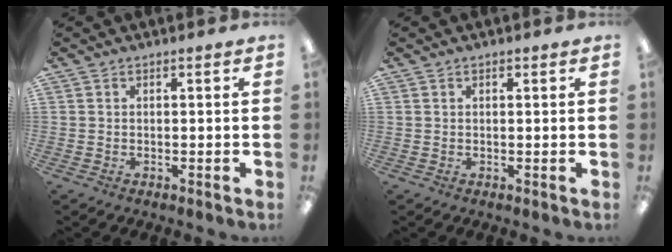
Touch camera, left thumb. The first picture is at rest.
{"total": 0.6, "force": [0.4, 0.4, 0.3], "torque": [-0.006, 0.002, 0.007]}